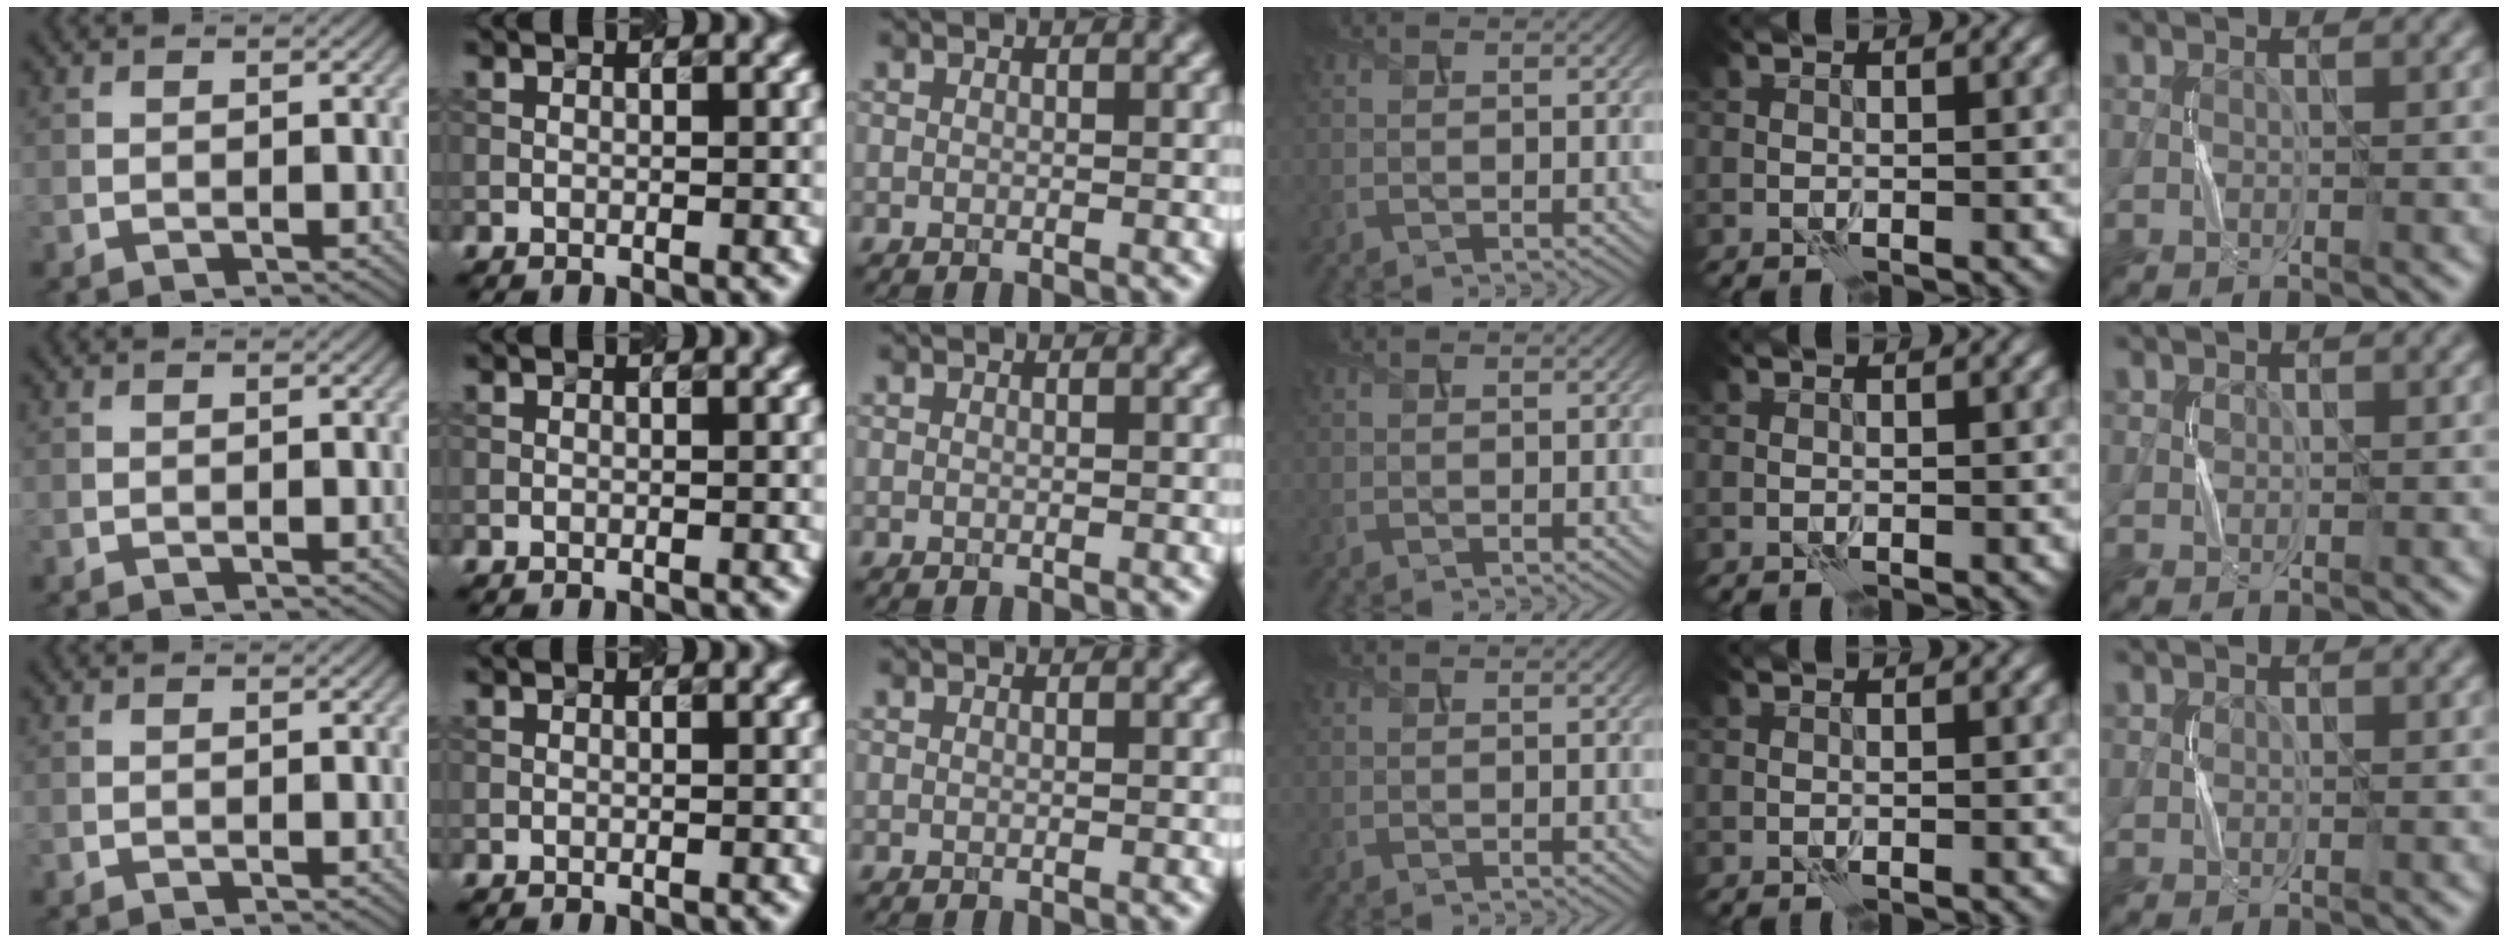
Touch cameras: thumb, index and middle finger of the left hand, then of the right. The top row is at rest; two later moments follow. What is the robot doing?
{"motion": "press", "object": "button"}